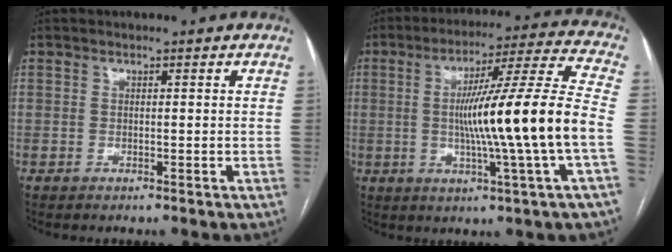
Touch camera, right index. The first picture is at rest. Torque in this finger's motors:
{"motor_torque": [1.59, 0.55, 0.48, 0.21]}